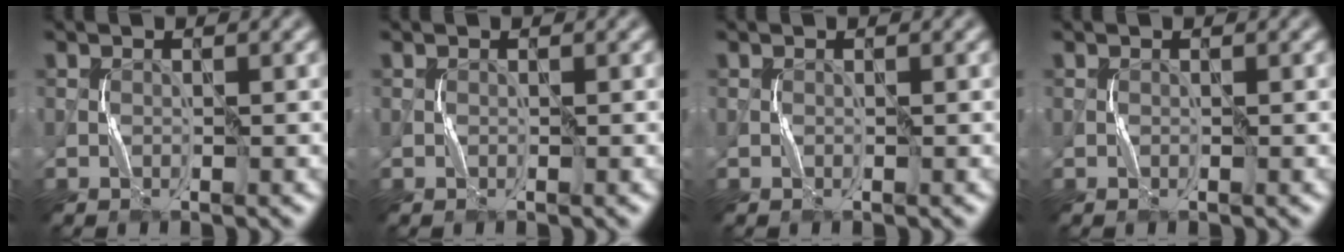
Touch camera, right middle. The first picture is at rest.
{"total": 0.0}
{"total": 0.0}
{"total": 0.0}